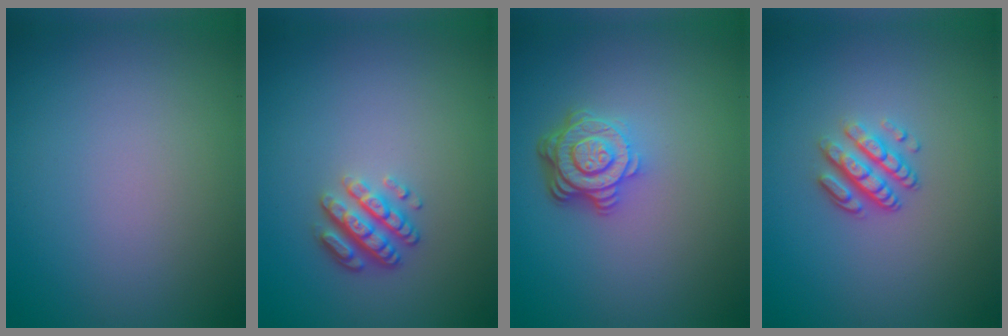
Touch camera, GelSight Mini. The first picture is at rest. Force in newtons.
{"total": 3.3, "press": 2.6, "slide": 2.1}
{"total": 4.6, "press": 3.4, "slide": 3.0}
{"total": 3.3, "press": 2.4, "slide": 2.3}